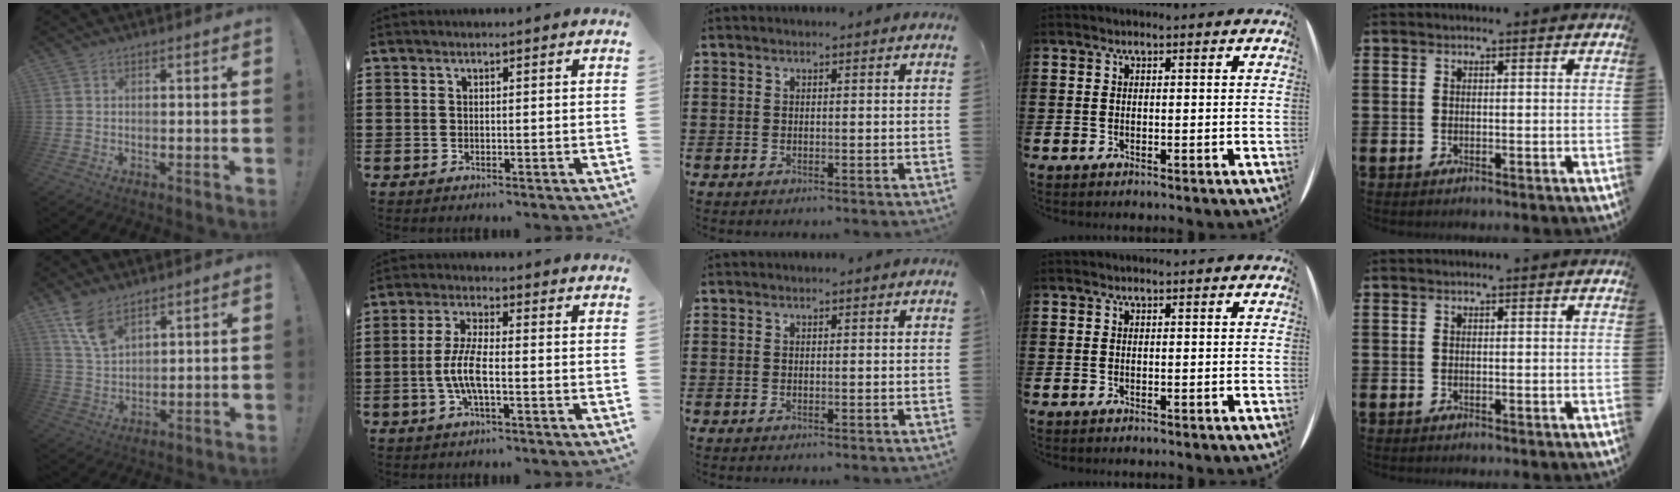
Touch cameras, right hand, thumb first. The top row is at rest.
{"thumb": {"total": 8.3, "force": [6.0, 3.5, 4.6], "torque": [-0.083, -0.030, 0.114]}, "index": {"total": 6.0, "force": [-1.6, 1.6, 5.5], "torque": [-0.123, -0.005, -0.037]}}